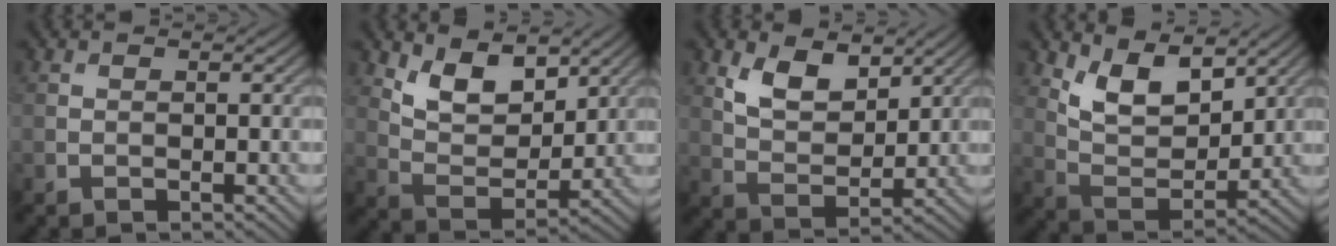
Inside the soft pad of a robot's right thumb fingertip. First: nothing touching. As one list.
[{"total": 7.7, "force": [4.8, 3.8, 4.7], "torque": [-0.097, -0.016, 0.086]}, {"total": 6.7, "force": [3.7, 3.6, 4.3], "torque": [-0.089, -0.011, 0.068]}, {"total": 8.4, "force": [5.0, 4.0, 5.4], "torque": [-0.112, -0.015, 0.093]}]